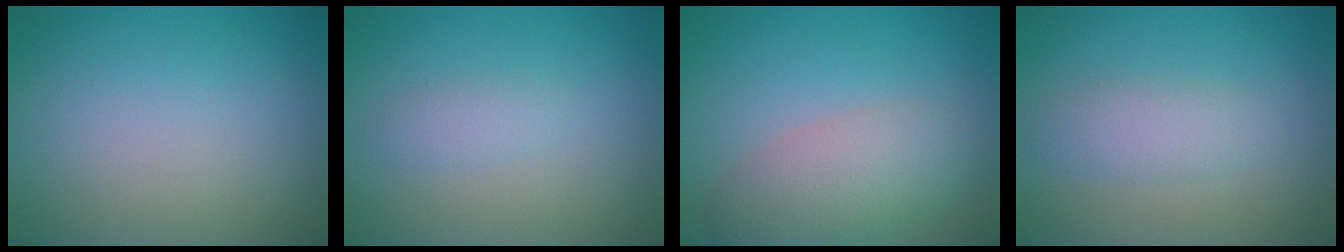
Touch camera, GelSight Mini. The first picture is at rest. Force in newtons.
{"total": 1.3, "press": 1.3, "slide": 0.1}
{"total": 5.0, "press": 4.9, "slide": 0.4}
{"total": 2.2, "press": 2.2, "slide": 0.0}